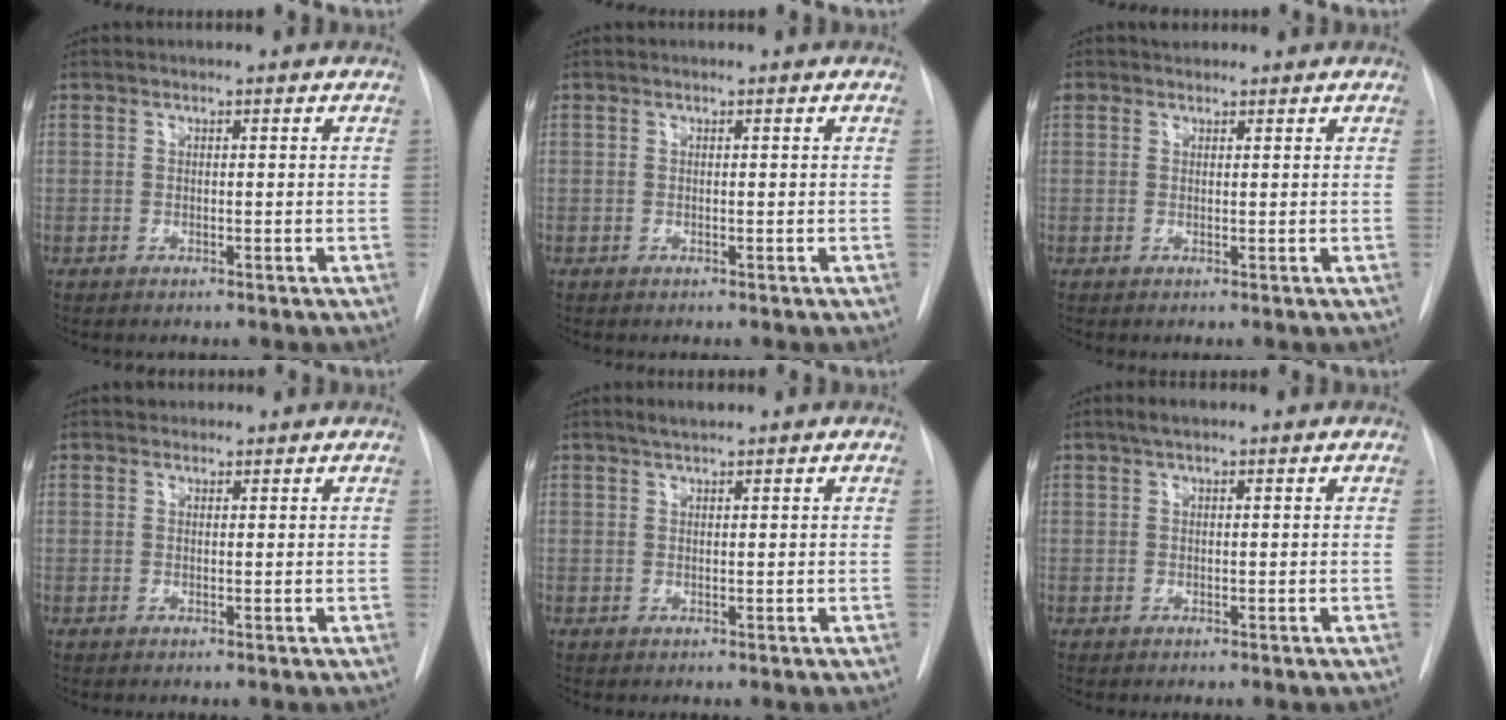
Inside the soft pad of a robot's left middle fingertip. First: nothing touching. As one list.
[{"total": 0.0}, {"total": 1.9, "force": [1.5, 1.2, 0.1], "torque": [-0.005, 0.018, 0.026]}, {"total": 1.2, "force": [1.0, 0.7, 0.0], "torque": [0.000, 0.009, 0.014]}, {"total": 1.7, "force": [1.4, 0.2, 0.9], "torque": [-0.022, 0.005, 0.028]}, {"total": 1.7, "force": [1.2, 0.5, 1.2], "torque": [-0.023, 0.015, 0.020]}]